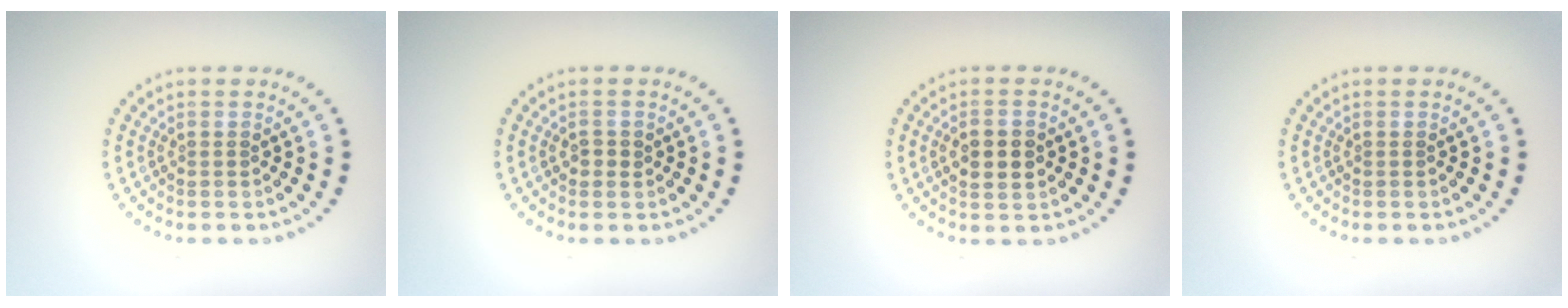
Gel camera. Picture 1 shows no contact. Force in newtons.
{"total": 1.1, "press": 1.0, "slide": 0.5}
{"total": 2.4, "press": 2.4, "slide": 0.2}
{"total": 0.0}